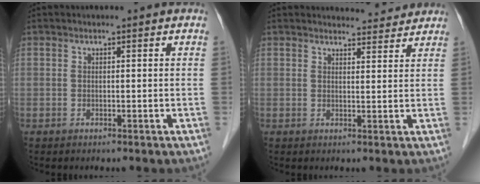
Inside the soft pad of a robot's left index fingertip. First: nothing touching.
{"total": 4.3, "force": [4.3, 0.9, 0.1], "torque": [-0.004, -0.002, 0.044]}